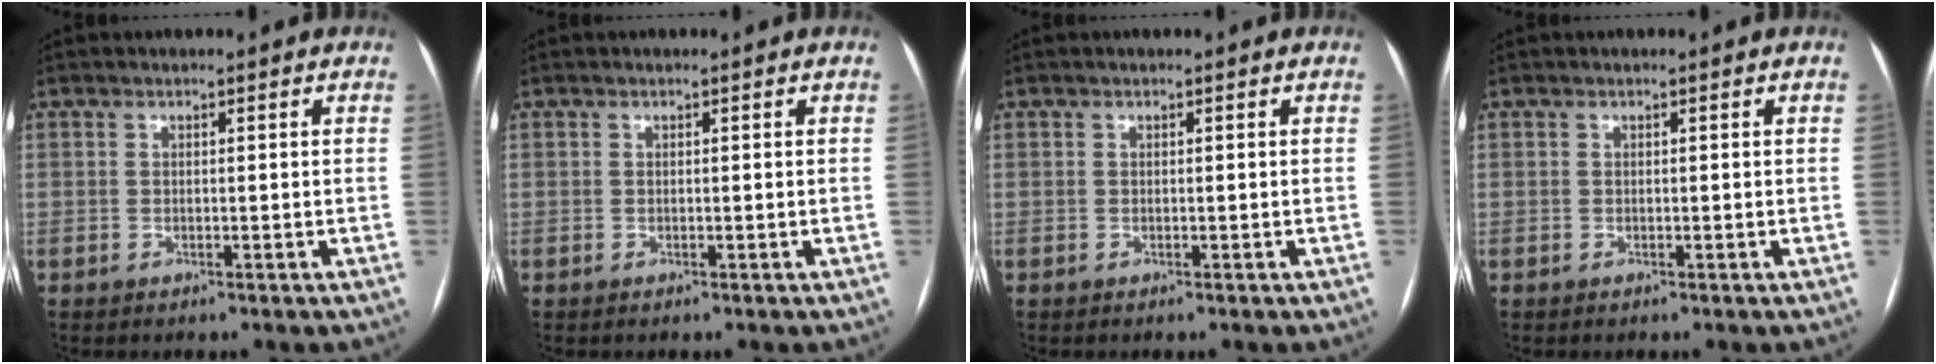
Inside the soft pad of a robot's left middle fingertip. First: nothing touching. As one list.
[{"total": 0.0}, {"total": 0.0}, {"total": 0.0}]